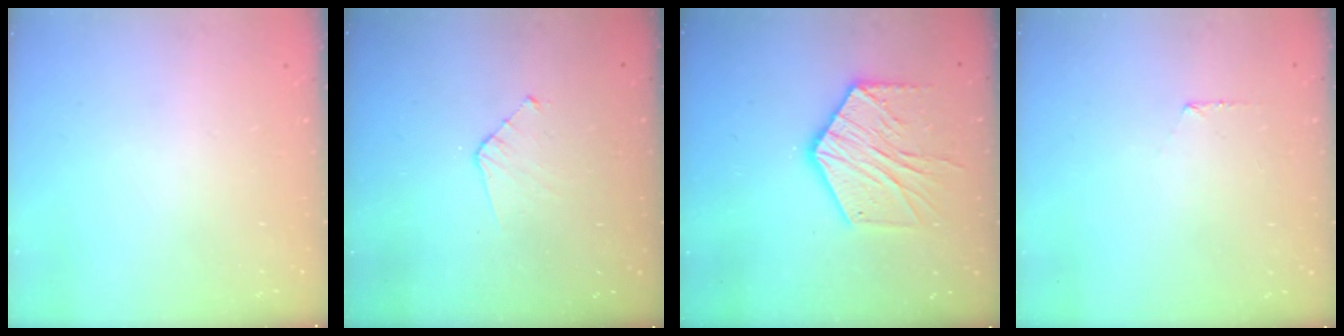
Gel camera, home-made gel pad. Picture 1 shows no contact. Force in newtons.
{"total": 3.2, "press": 3.2, "slide": 0.3}
{"total": 15.1, "press": 15.0, "slide": 0.7}
{"total": 5.1, "press": 5.0, "slide": 0.5}